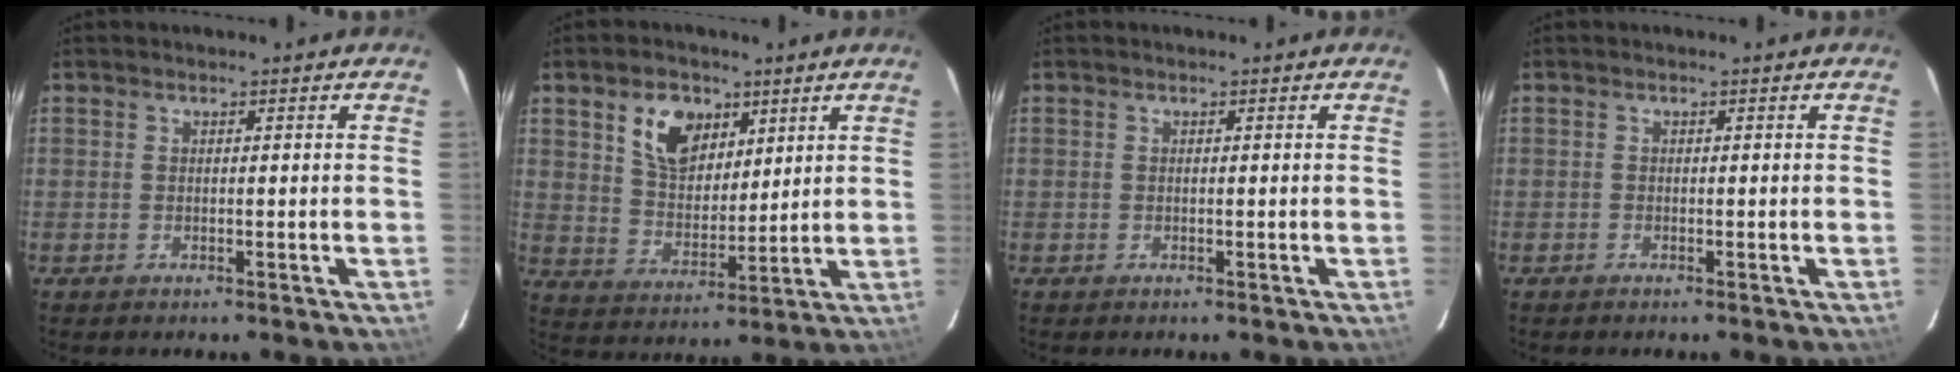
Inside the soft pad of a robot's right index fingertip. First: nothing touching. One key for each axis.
{"total": 10.2, "fx": 5.1, "fy": 6.6, "fz": 5.9, "tx": -0.106, "ty": 0.016, "tz": 0.098}
{"total": 0.0}
{"total": 0.0}